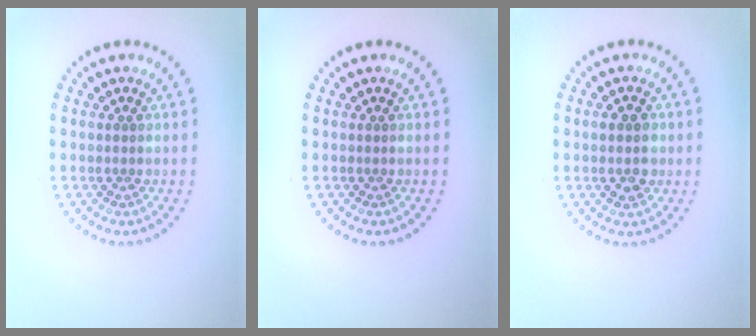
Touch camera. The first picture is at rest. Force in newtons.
{"total": 0.0}
{"total": 2.8, "press": 2.8, "slide": 0.1}